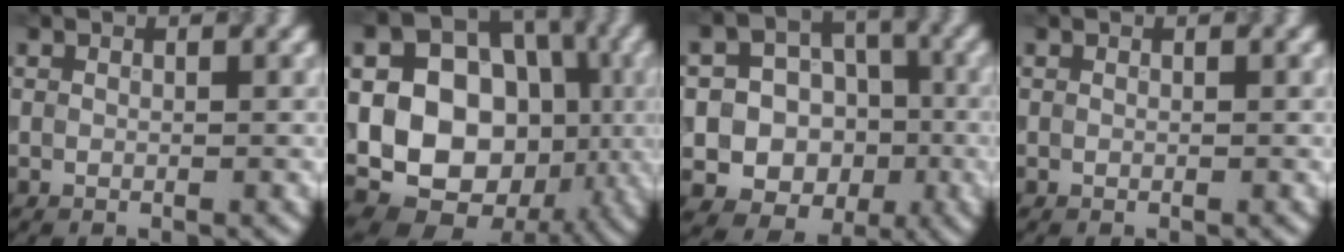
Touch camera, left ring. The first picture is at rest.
{"total": 17.5, "force": [-1.0, 13.9, 10.6], "torque": [-0.179, 0.003, -0.029]}
{"total": 11.6, "force": [-2.8, 10.5, 4.1], "torque": [-0.052, -0.007, -0.061]}
{"total": 0.0}